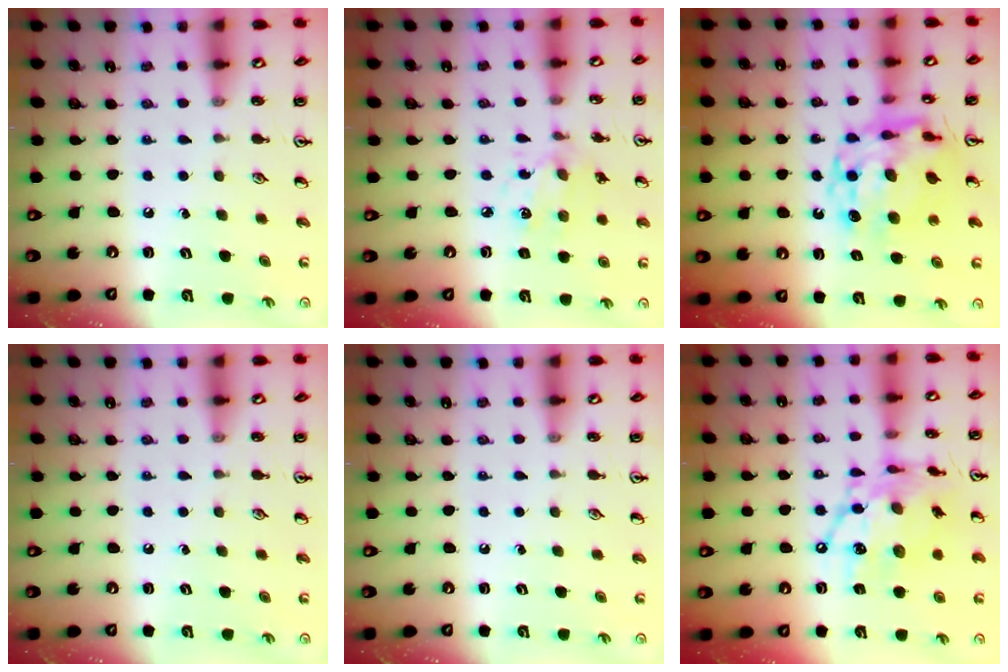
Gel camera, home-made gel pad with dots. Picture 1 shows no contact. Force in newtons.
{"total": 4.8, "press": 4.6, "slide": 1.3}
{"total": 12.6, "press": 12.6, "slide": 1.1}
{"total": 0.0}
{"total": 0.0}
{"total": 15.4, "press": 15.4, "slide": 1.2}